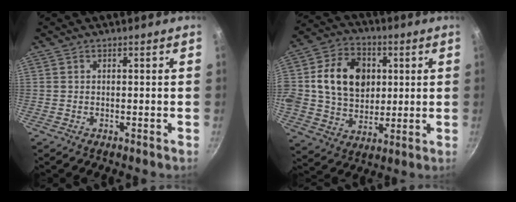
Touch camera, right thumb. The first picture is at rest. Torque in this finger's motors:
{"motor_torque": [2.36, 2.65, 0.90, -0.72, 0.72]}